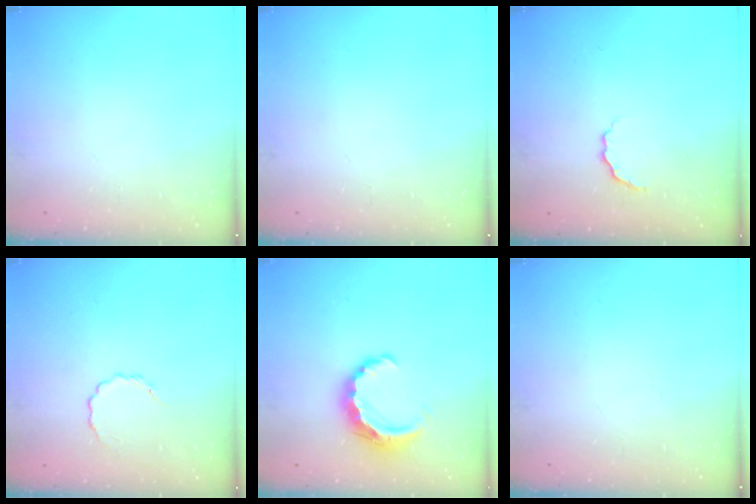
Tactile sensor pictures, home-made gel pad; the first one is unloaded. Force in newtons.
{"total": 0.0}
{"total": 3.2, "press": 3.1, "slide": 0.8}
{"total": 3.0, "press": 2.8, "slide": 1.0}
{"total": 10.1, "press": 10.0, "slide": 1.5}
{"total": 0.0}